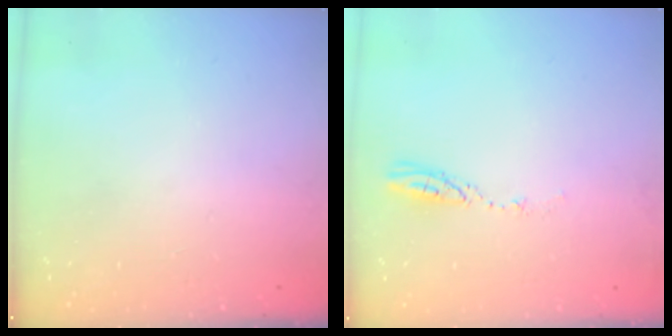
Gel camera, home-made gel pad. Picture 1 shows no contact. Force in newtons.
{"total": 3.5, "press": 3.5, "slide": 0.3}